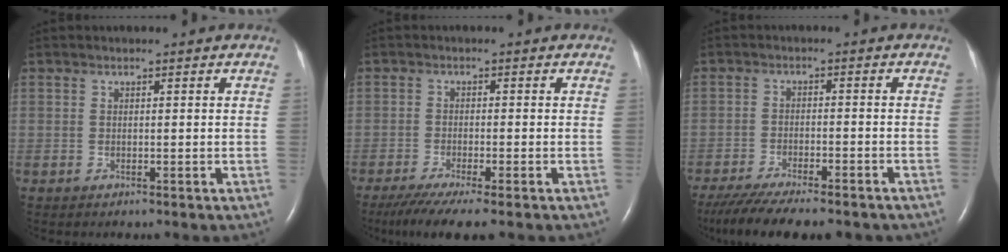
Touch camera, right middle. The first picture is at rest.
{"total": 7.6, "force": [-5.6, 0.5, 5.1], "torque": [-0.086, -0.021, -0.091]}
{"total": 16.2, "force": [-13.5, 3.4, 8.2], "torque": [-0.161, -0.029, -0.196]}